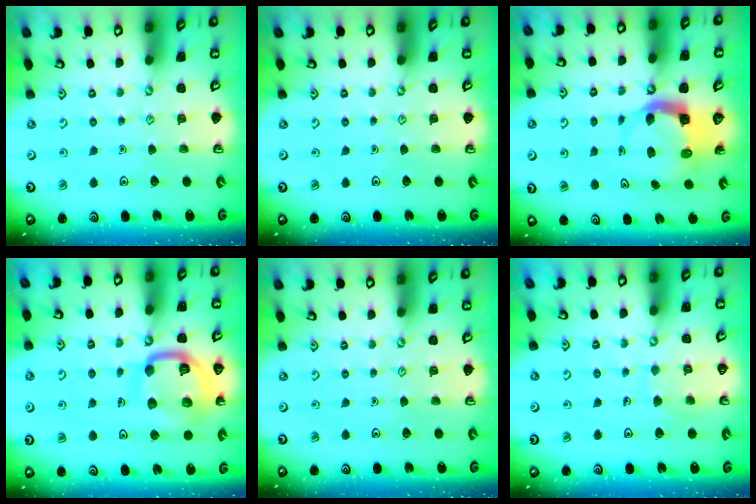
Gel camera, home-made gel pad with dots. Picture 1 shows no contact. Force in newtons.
{"total": 0.0}
{"total": 5.3, "press": 5.3, "slide": 0.6}
{"total": 15.0, "press": 14.9, "slide": 1.6}
{"total": 0.0}
{"total": 6.4, "press": 6.4, "slide": 0.2}